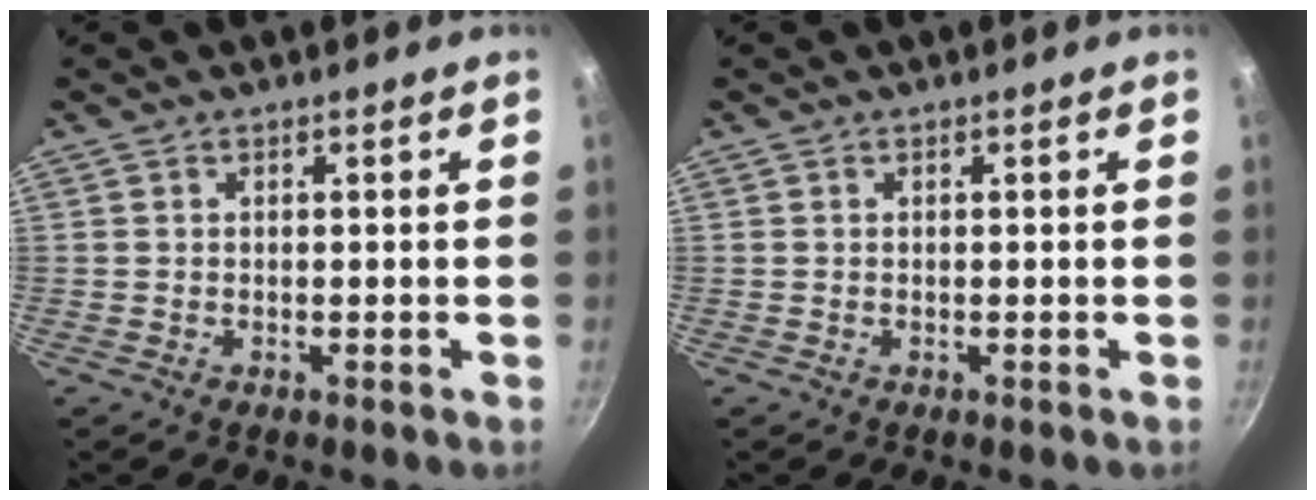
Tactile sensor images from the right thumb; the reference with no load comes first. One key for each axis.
{"total": 0.0}